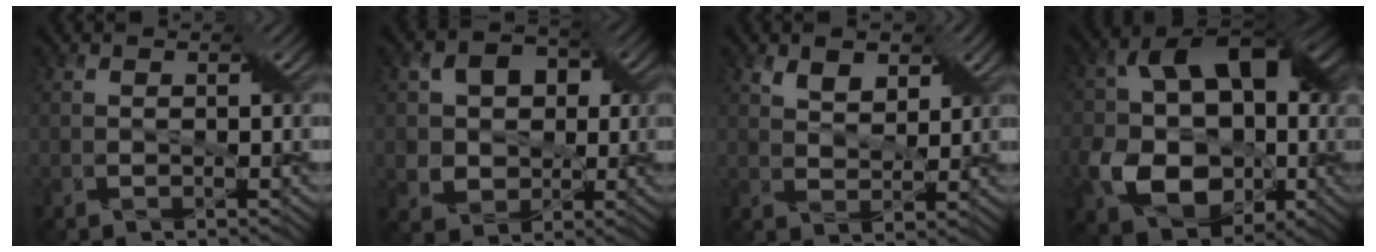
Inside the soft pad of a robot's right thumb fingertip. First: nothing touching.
{"total": 8.0, "force": [1.5, 6.9, 3.7], "torque": [-0.086, 0.015, 0.018]}
{"total": 4.1, "force": [2.5, 2.3, 2.3], "torque": [-0.052, -0.005, 0.047]}
{"total": 14.7, "force": [-1.6, 10.8, 9.8], "torque": [-0.178, -0.014, -0.029]}